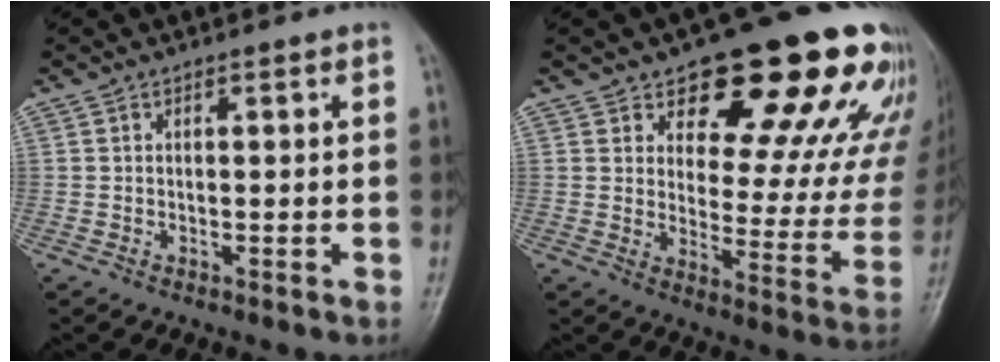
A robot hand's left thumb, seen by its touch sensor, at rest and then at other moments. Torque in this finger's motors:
{"motor_torque": [2.58, 2.45, 1.10, -1.67, 0.10]}